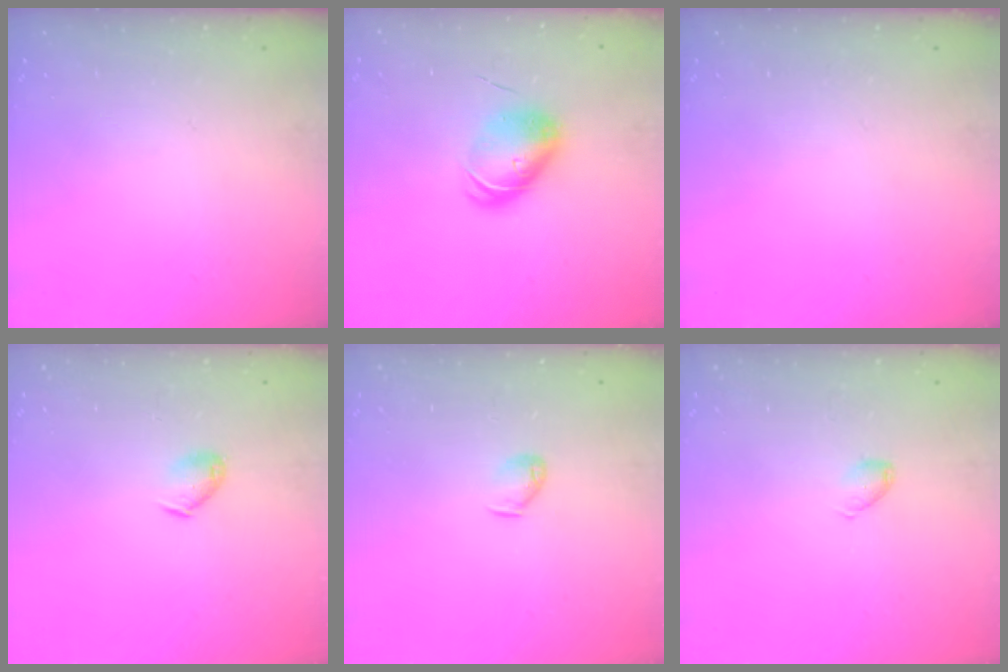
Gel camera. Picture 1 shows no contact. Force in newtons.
{"total": 7.2, "press": 7.1, "slide": 1.2}
{"total": 0.0}
{"total": 6.0, "press": 5.9, "slide": 1.1}
{"total": 3.6, "press": 3.5, "slide": 0.6}
{"total": 4.4, "press": 4.4, "slide": 0.7}